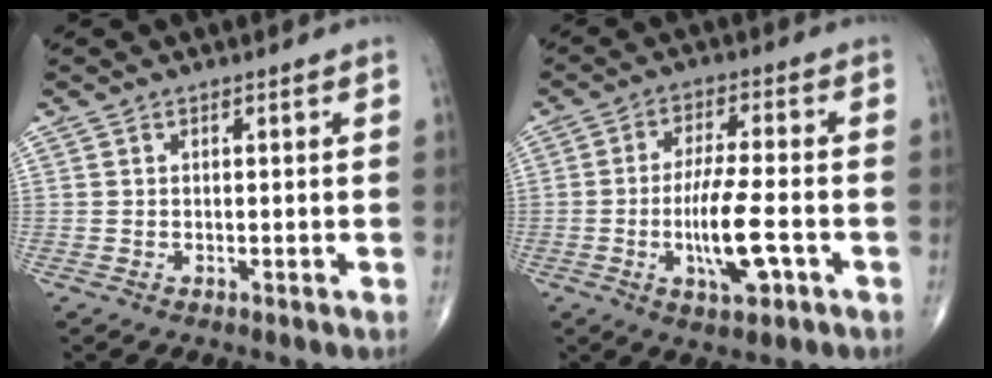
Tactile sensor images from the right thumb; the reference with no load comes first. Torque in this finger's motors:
{"motor_torque": [2.35, 2.07, 1.91, -0.86, 0.74]}